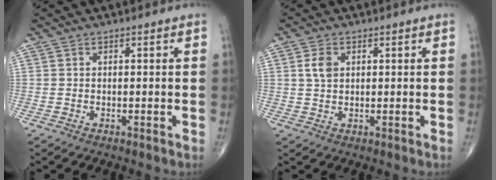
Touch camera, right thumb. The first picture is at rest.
{"total": 3.4, "force": [0.9, 2.3, 2.3], "torque": [-0.040, 0.000, 0.019]}